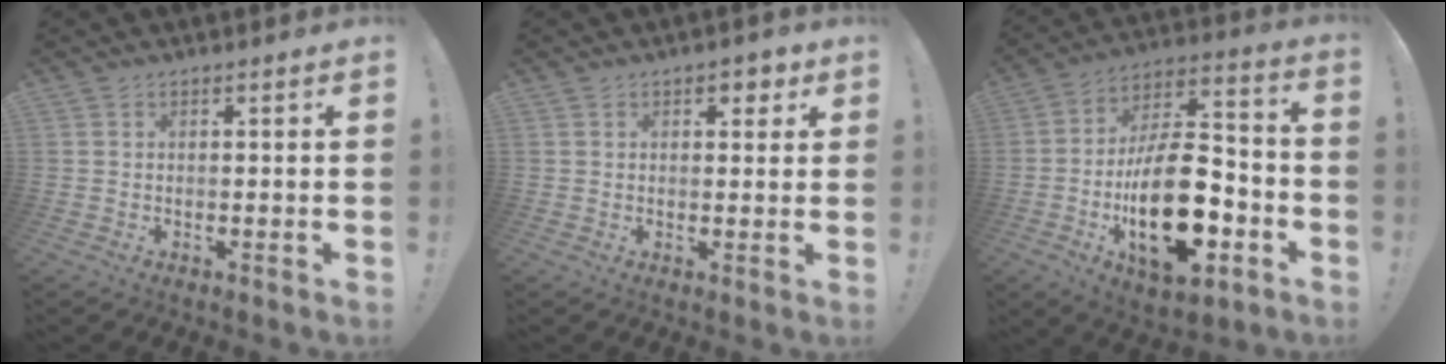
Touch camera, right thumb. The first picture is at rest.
{"total": 3.3, "force": [1.5, 2.3, 1.8], "torque": [-0.002, -0.006, 0.019]}
{"total": 26.0, "force": [-7.4, 13.4, 21.1], "torque": [-0.361, 0.048, -0.110]}